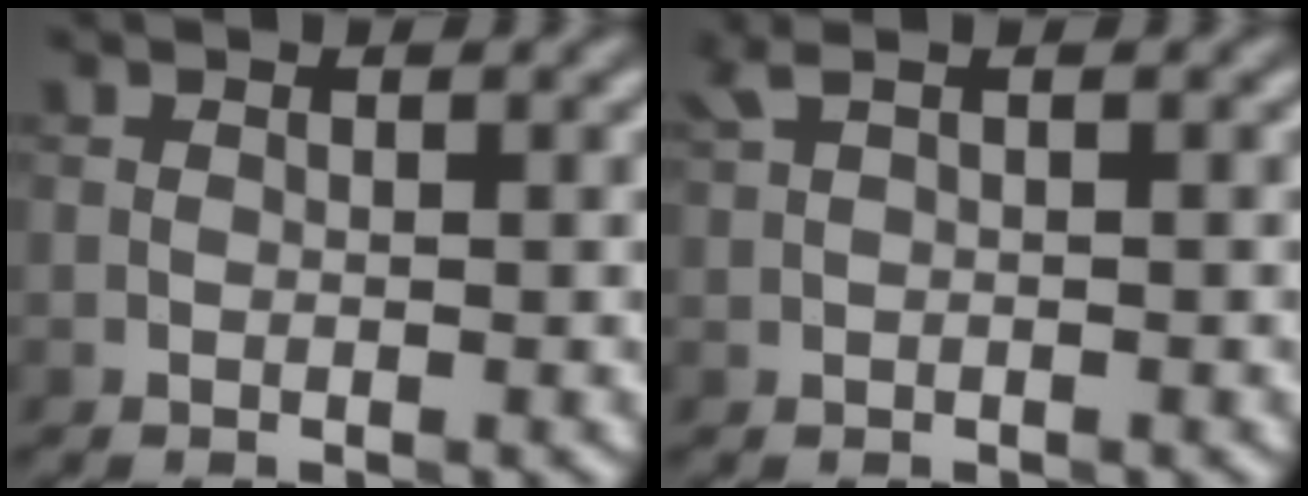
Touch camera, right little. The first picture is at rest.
{"total": 1.1, "force": [0.5, 0.2, 0.9], "torque": [-0.020, 0.005, 0.009]}